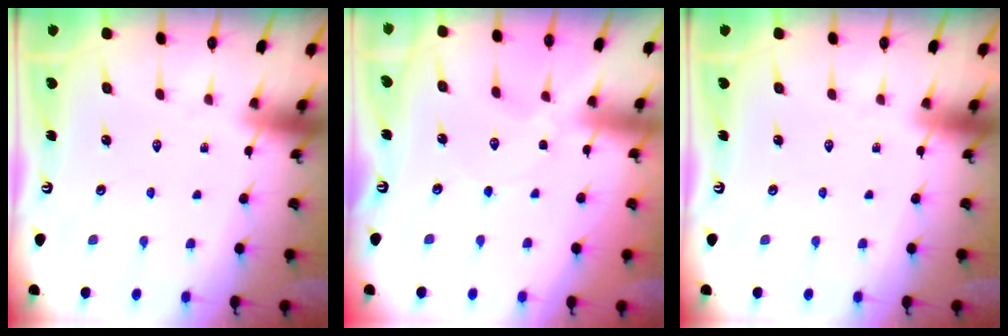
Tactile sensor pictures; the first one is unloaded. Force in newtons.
{"total": 1.0, "press": 1.0, "slide": 0.1}
{"total": 0.0}